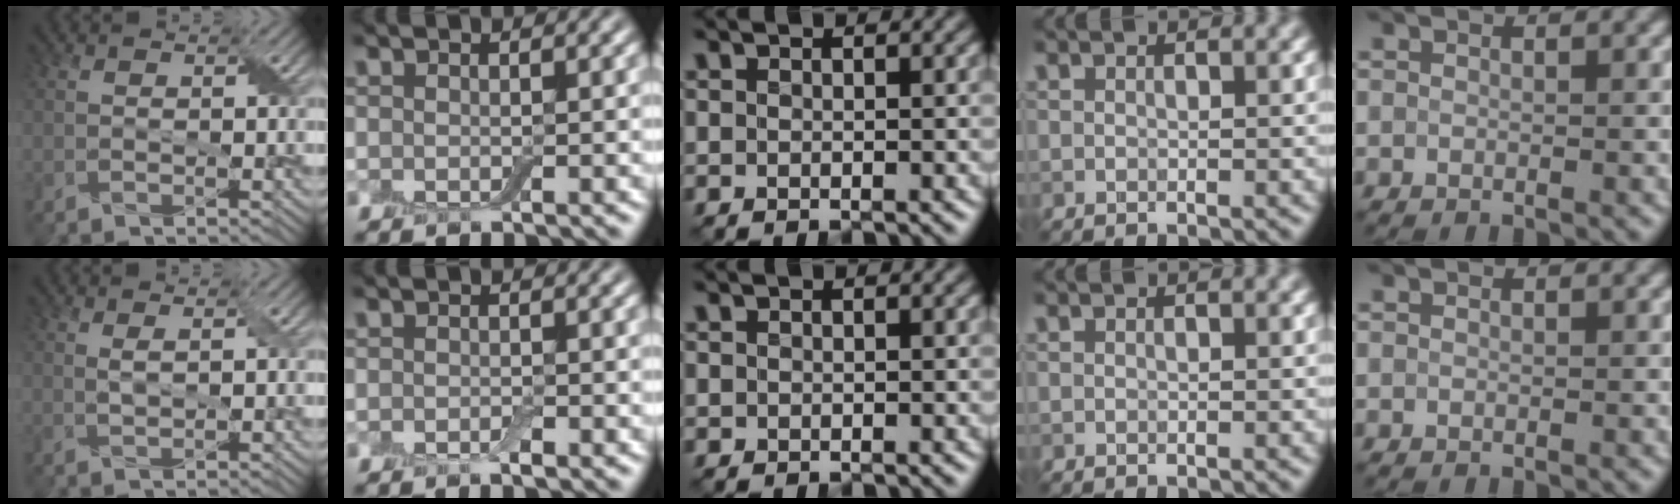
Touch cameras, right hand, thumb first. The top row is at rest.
{"thumb": {"total": 1.4, "force": [0.6, 0.3, 1.3], "torque": [-0.032, 0.001, 0.013]}, "index": {"total": 1.0, "force": [-0.5, 0.4, 0.8], "torque": [-0.012, -0.001, -0.007]}}